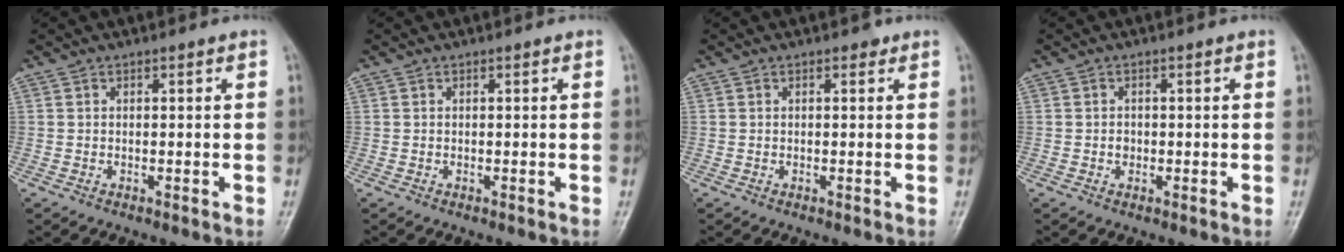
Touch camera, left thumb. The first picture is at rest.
{"total": 0.0}
{"total": 0.8, "force": [0.5, 0.5, 0.5], "torque": [0.001, 0.000, 0.001]}
{"total": 1.3, "force": [-0.3, 1.2, 0.6], "torque": [-0.003, 0.005, -0.005]}